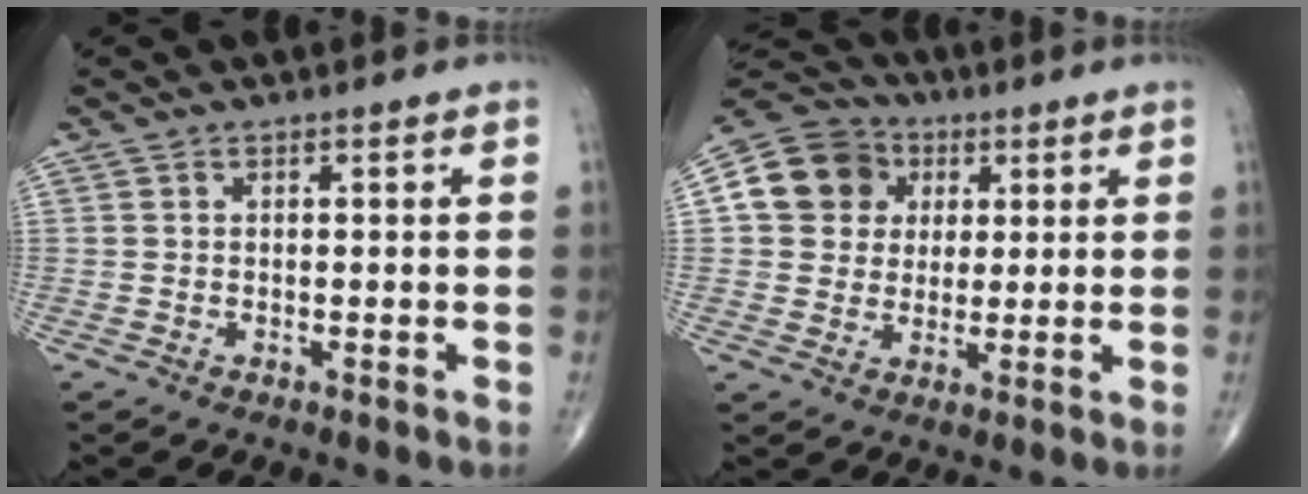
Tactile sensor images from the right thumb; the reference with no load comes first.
{"total": 12.2, "force": [3.1, 10.8, 4.6], "torque": [-0.061, 0.007, 0.044]}